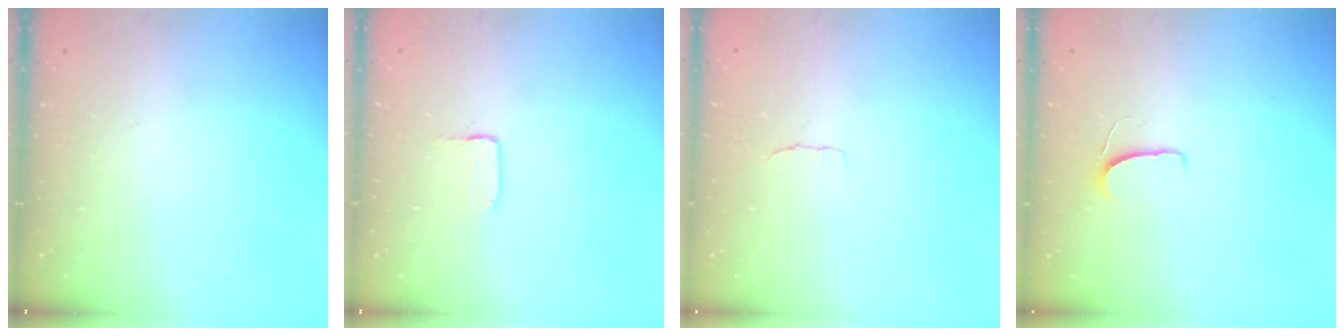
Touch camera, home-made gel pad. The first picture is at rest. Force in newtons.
{"total": 2.0, "press": 2.0, "slide": 0.0}
{"total": 3.4, "press": 3.4, "slide": 0.2}
{"total": 6.4, "press": 6.4, "slide": 0.5}